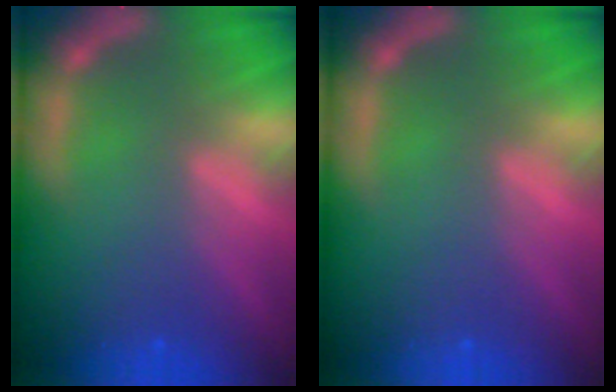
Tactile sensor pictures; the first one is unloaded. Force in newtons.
{"total": 0.0}